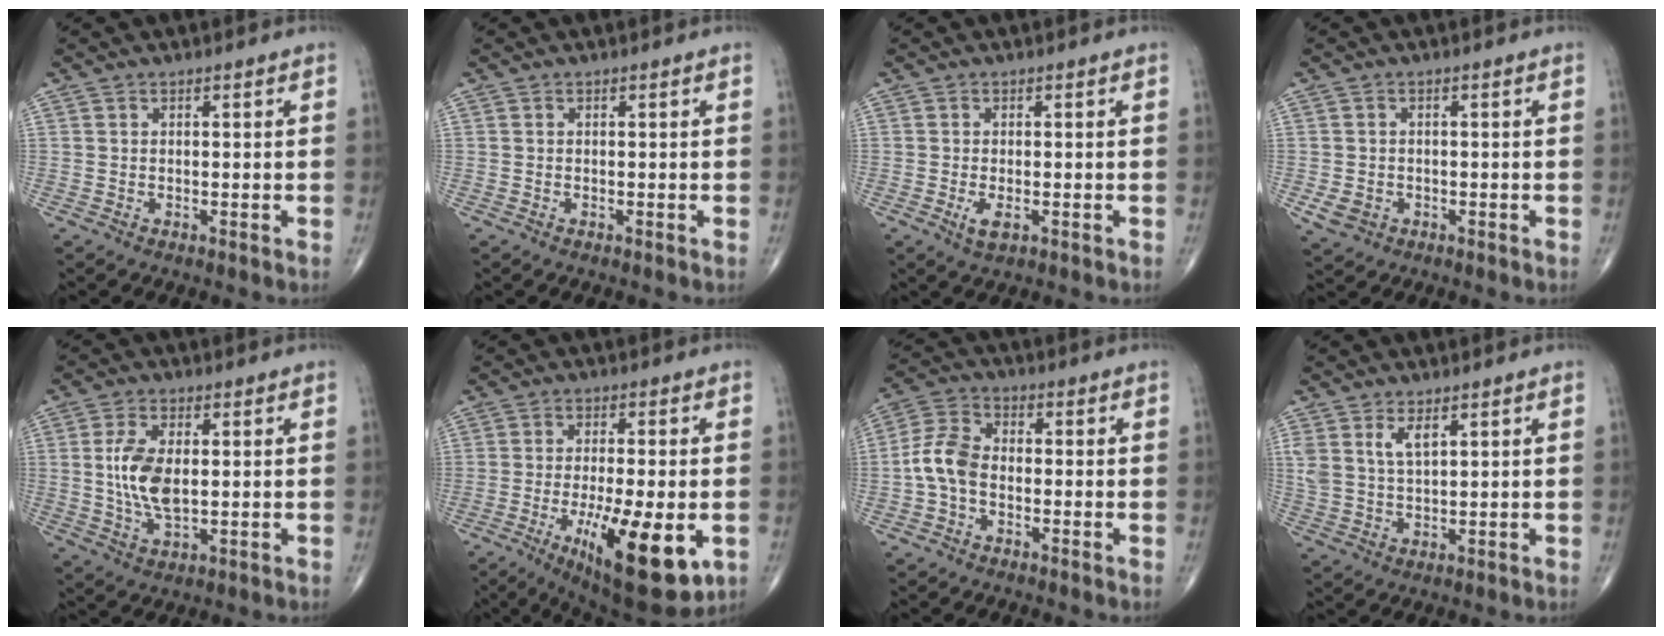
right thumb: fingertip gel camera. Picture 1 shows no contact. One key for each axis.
{"total": 0.0}
{"total": 2.7, "fx": -0.9, "fy": 1.1, "fz": 2.3, "tx": -0.047, "ty": -0.006, "tz": -0.015}
{"total": 3.4, "fx": -1.1, "fy": 2.8, "fz": 1.6, "tx": -0.027, "ty": 0.002, "tz": -0.011}
{"total": 8.7, "fx": 0.6, "fy": 4.2, "fz": 7.6, "tx": -0.159, "ty": -0.009, "tz": 0.014}
{"total": 17.8, "fx": -5.5, "fy": 5.5, "fz": 16.0, "tx": -0.233, "ty": -0.015, "tz": -0.071}
{"total": 7.3, "fx": -1.5, "fy": 4.7, "fz": 5.3, "tx": -0.106, "ty": 0.024, "tz": -0.043}
{"total": 4.8, "fx": 2.5, "fy": 2.1, "fz": 3.5, "tx": -0.069, "ty": -0.010, "tz": 0.055}